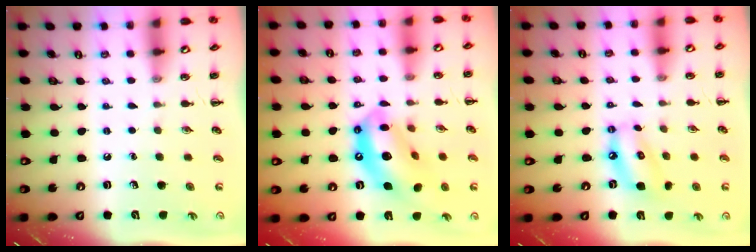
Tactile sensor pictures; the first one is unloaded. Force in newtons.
{"total": 16.0, "press": 15.5, "slide": 4.2}
{"total": 10.4, "press": 10.1, "slide": 2.6}